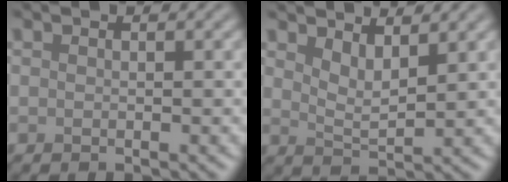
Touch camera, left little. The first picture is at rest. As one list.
[{"total": 2.8, "force": [1.9, 0.8, 1.9], "torque": [-0.035, -0.011, 0.038]}]